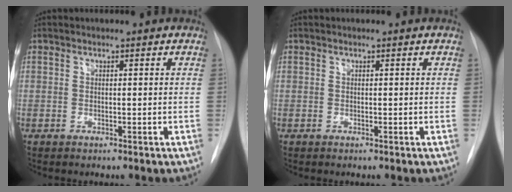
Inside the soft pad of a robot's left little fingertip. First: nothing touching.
{"total": 0.0}